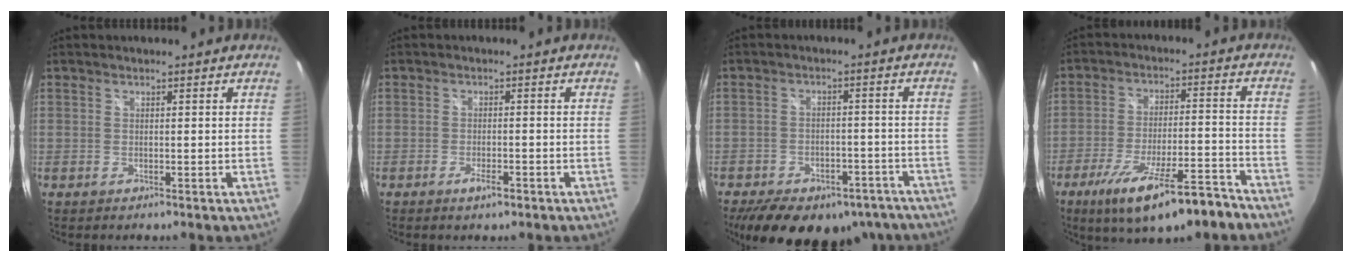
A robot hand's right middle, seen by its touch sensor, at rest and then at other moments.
{"total": 4.9, "force": [-3.2, 1.6, 3.4], "torque": [-0.071, -0.004, -0.050]}
{"total": 21.7, "force": [-16.3, 10.4, 9.7], "torque": [-0.199, 0.000, -0.201]}
{"total": 16.8, "force": [-11.9, 3.3, 11.4], "torque": [-0.207, -0.031, -0.181]}